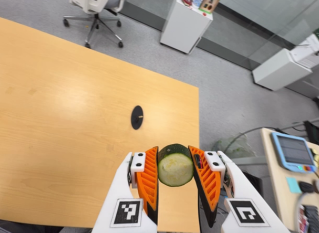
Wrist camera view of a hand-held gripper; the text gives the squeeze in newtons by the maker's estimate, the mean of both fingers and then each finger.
{"total": 13.8, "left": 13.1, "right": 14.4}